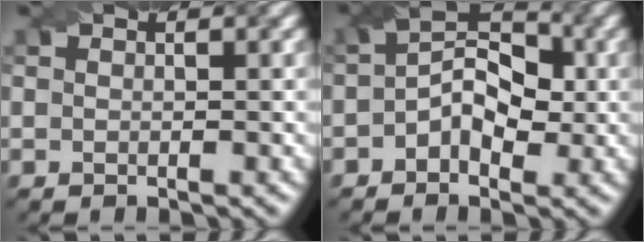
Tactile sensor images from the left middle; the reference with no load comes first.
{"total": 5.2, "force": [-0.5, 3.3, 4.0], "torque": [-0.057, 0.011, -0.015]}